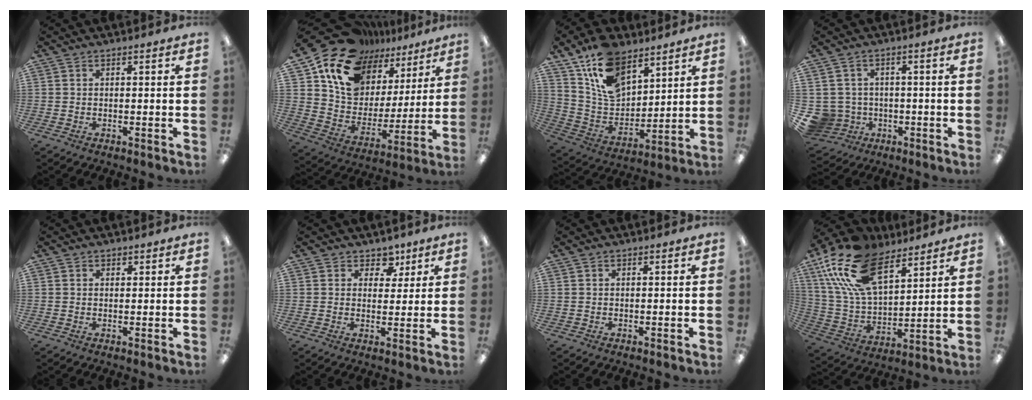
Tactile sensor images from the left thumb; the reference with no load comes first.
{"total": 18.1, "force": [13.0, 11.1, 5.9], "torque": [-0.130, -0.094, 0.242]}
{"total": 15.8, "force": [9.8, 9.3, 8.2], "torque": [-0.157, -0.042, 0.187]}
{"total": 6.4, "force": [-1.1, 6.3, 1.0], "torque": [-0.060, 0.002, -0.014]}
{"total": 1.0, "force": [0.8, 0.6, 0.0], "torque": [0.008, -0.002, 0.012]}
{"total": 5.2, "force": [3.0, 4.0, 1.5], "torque": [-0.011, -0.011, 0.050]}
{"total": 0.0}
{"total": 21.8, "force": [12.9, 11.2, 13.7], "torque": [-0.299, -0.050, 0.233]}